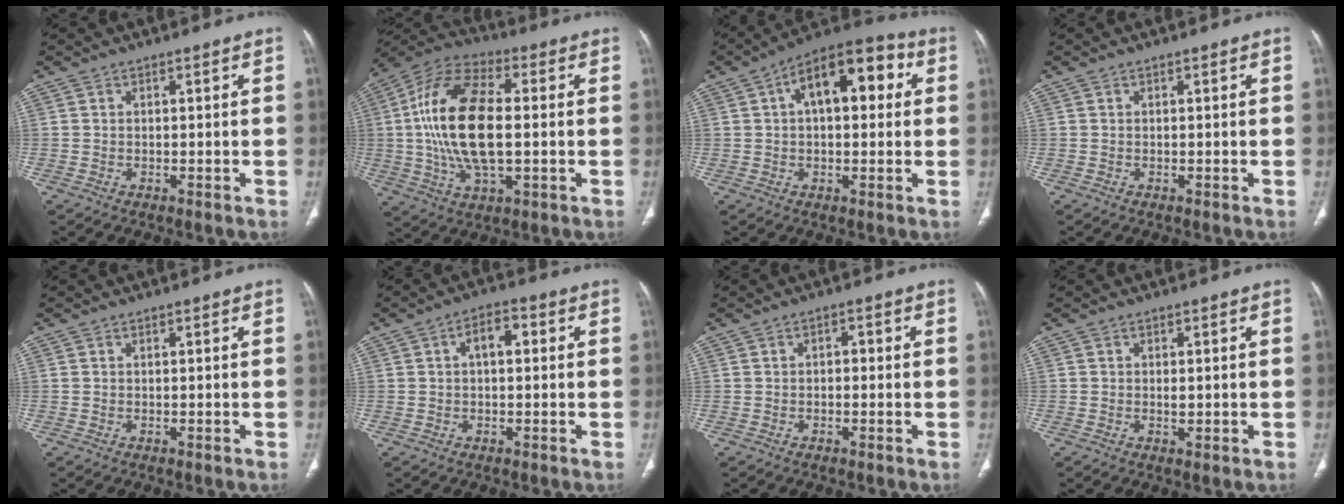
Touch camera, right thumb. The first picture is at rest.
{"total": 20.1, "force": [0.5, 9.4, 17.8], "torque": [-0.351, 0.014, 0.005]}
{"total": 14.8, "force": [3.8, 7.6, 12.1], "torque": [-0.154, 0.034, 0.050]}
{"total": 0.0}
{"total": 0.0}
{"total": 4.8, "force": [0.9, 2.6, 3.9], "torque": [-0.060, 0.017, 0.009]}
{"total": 1.6, "force": [-0.1, 1.1, 1.1], "torque": [-0.011, 0.009, -0.006]}
{"total": 1.2, "force": [0.0, 0.6, 1.0], "torque": [-0.017, -0.003, 0.002]}